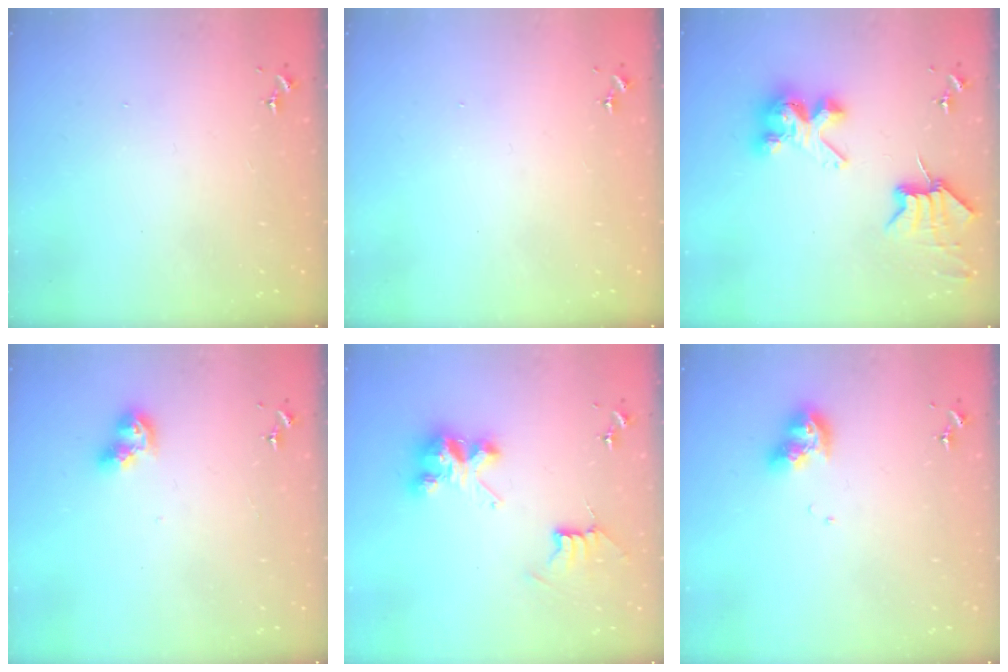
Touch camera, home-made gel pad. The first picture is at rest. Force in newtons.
{"total": 0.0}
{"total": 8.3, "press": 8.3, "slide": 0.3}
{"total": 9.0, "press": 8.9, "slide": 1.0}
{"total": 8.5, "press": 8.5, "slide": 0.4}
{"total": 9.7, "press": 9.7, "slide": 0.8}